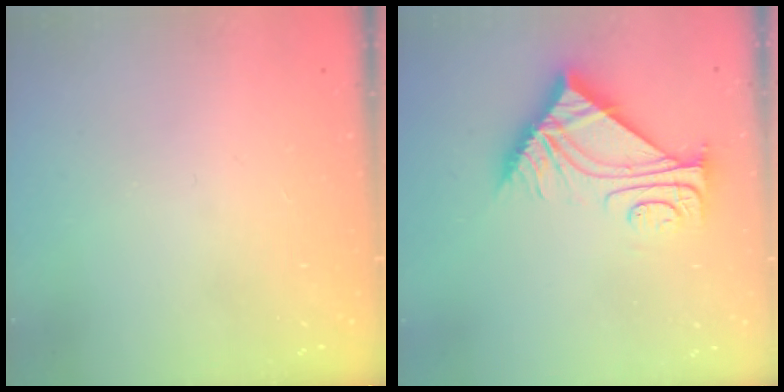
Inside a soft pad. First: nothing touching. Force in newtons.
{"total": 10.2, "press": 10.2, "slide": 0.4}